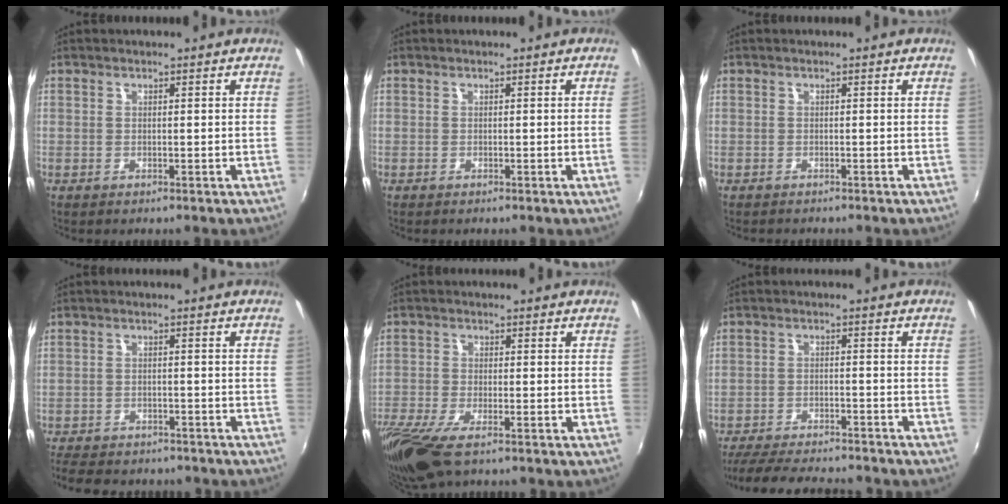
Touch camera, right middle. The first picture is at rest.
{"total": 0.8, "force": [0.1, -0.5, 0.6], "torque": [-0.002, -0.005, 0.002]}
{"total": 0.9, "force": [-0.8, 0.2, 0.1], "torque": [-0.003, -0.006, -0.014]}
{"total": 11.3, "force": [-9.6, 4.1, 4.3], "torque": [-0.107, -0.019, -0.144]}
{"total": 11.8, "force": [-7.8, 3.6, 8.1], "torque": [-0.189, -0.054, -0.148]}
{"total": 15.2, "force": [-13.5, 2.5, 6.5], "torque": [-0.136, -0.023, -0.201]}